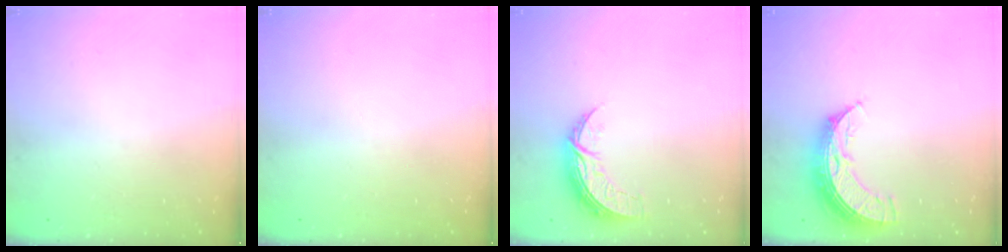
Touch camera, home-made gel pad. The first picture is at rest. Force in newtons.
{"total": 0.0}
{"total": 7.5, "press": 7.5, "slide": 0.5}
{"total": 10.6, "press": 10.6, "slide": 1.0}